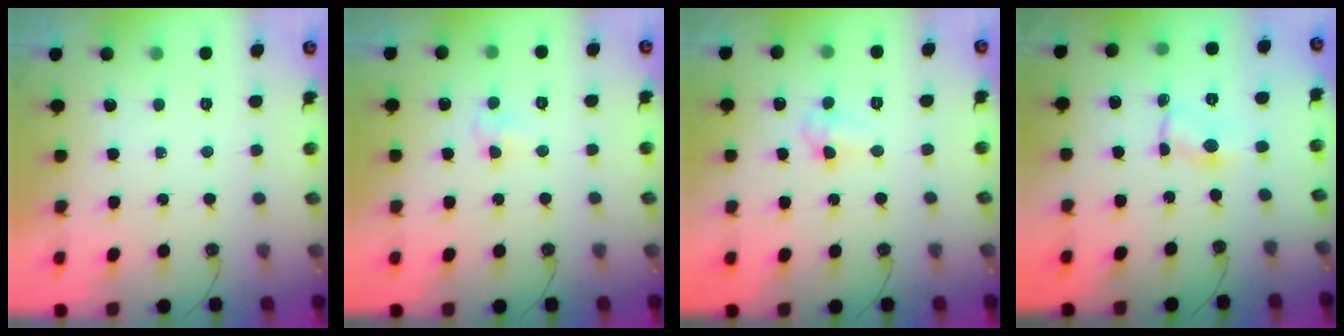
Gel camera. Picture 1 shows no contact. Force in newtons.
{"total": 4.3, "press": 4.2, "slide": 0.9}
{"total": 3.5, "press": 3.4, "slide": 0.8}
{"total": 1.2, "press": 1.2, "slide": 0.2}